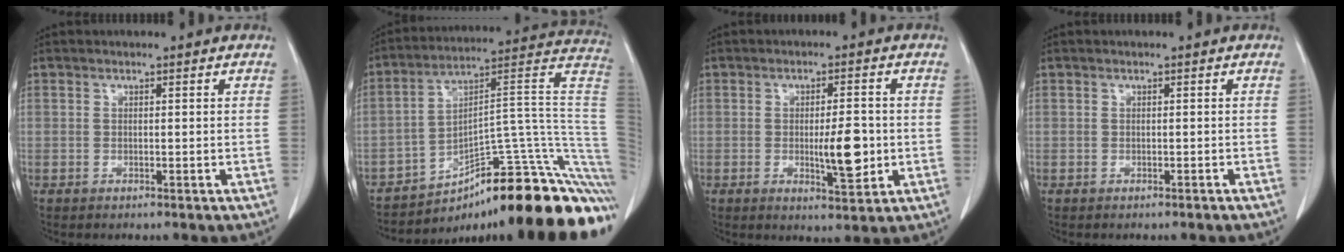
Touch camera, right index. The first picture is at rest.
{"total": 24.6, "force": [-16.2, 6.0, 17.5], "torque": [-0.107, 0.070, -0.212]}
{"total": 6.5, "force": [-0.9, 1.6, 6.2], "torque": [-0.094, -0.006, -0.010]}
{"total": 0.0}